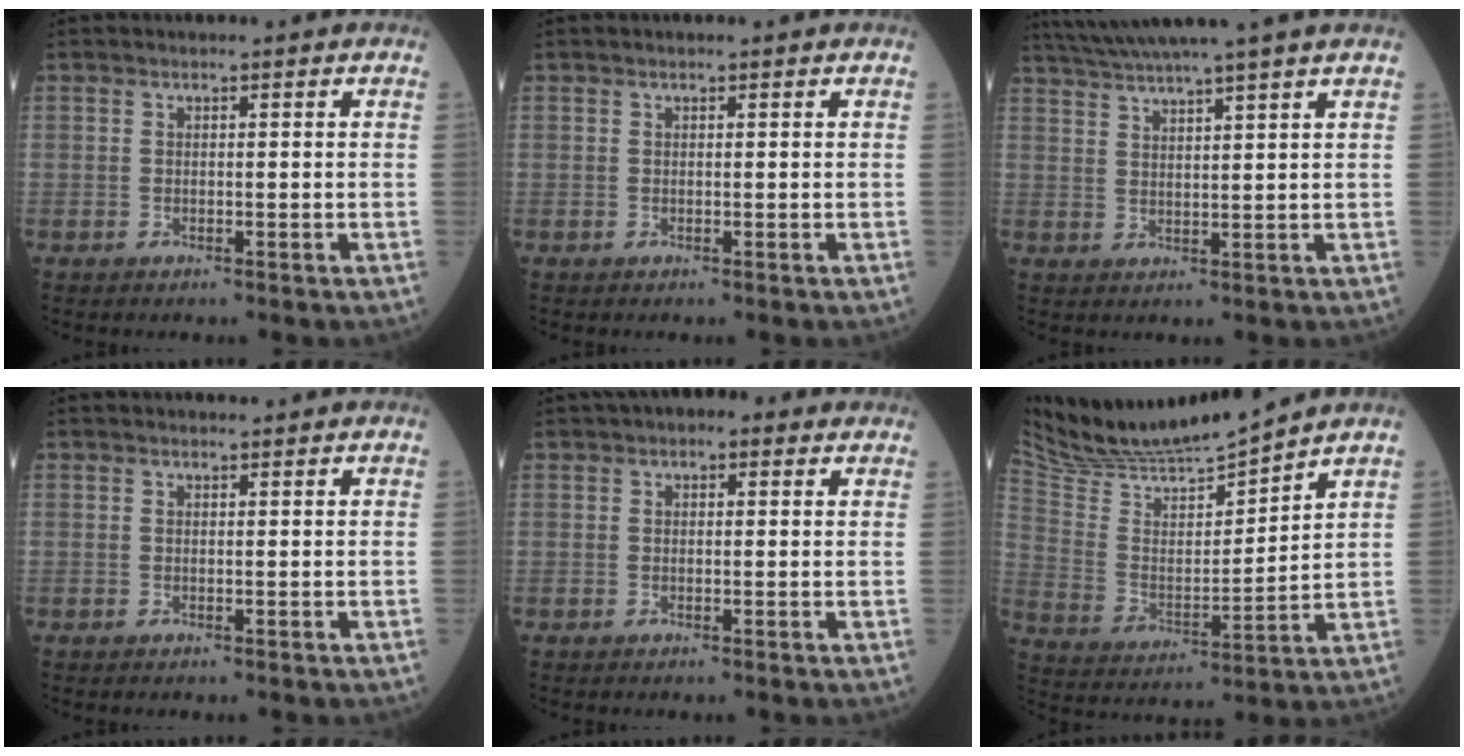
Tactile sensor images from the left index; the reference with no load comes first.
{"total": 0.0}
{"total": 9.9, "force": [8.5, -2.0, 4.6], "torque": [-0.081, 0.019, 0.131]}
{"total": 0.6, "force": [0.6, 0.0, 0.0], "torque": [-0.010, -0.004, 0.010]}
{"total": 3.0, "force": [1.8, 1.6, 1.8], "torque": [-0.029, 0.022, 0.022]}
{"total": 14.0, "force": [13.5, -0.8, 3.7], "torque": [-0.084, 0.001, 0.256]}